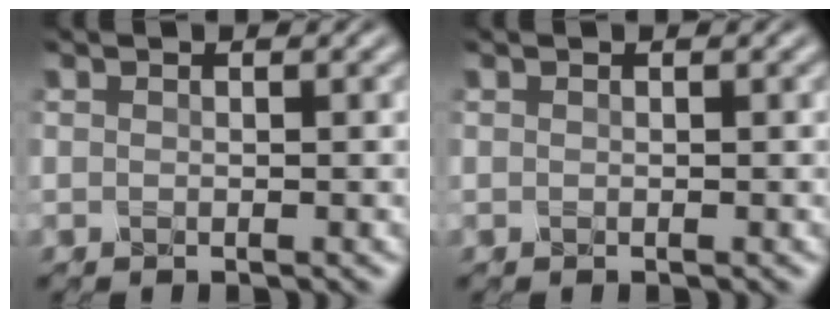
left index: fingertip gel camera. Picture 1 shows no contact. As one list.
[{"total": 0.0}]